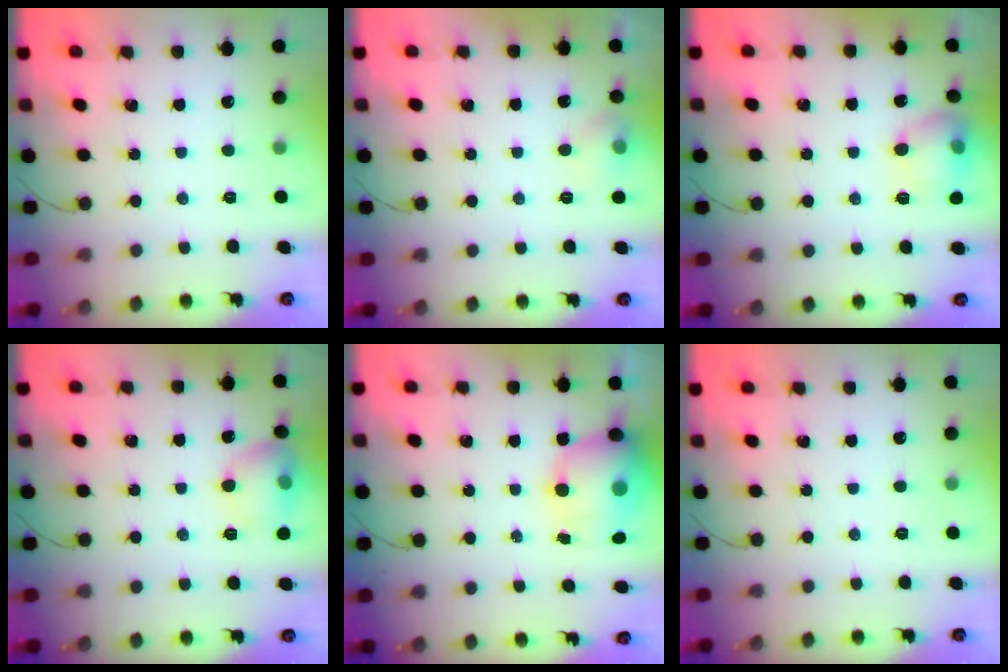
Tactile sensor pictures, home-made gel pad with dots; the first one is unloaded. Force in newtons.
{"total": 7.1, "press": 7.0, "slide": 1.4}
{"total": 11.9, "press": 11.9, "slide": 1.3}
{"total": 10.6, "press": 10.5, "slide": 1.6}
{"total": 14.6, "press": 14.2, "slide": 3.4}
{"total": 0.0}